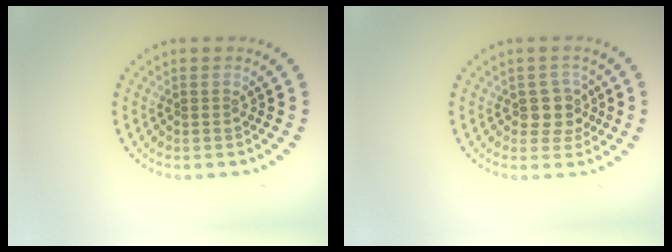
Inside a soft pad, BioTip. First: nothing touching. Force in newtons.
{"total": 2.5, "press": 2.1, "slide": 1.2}